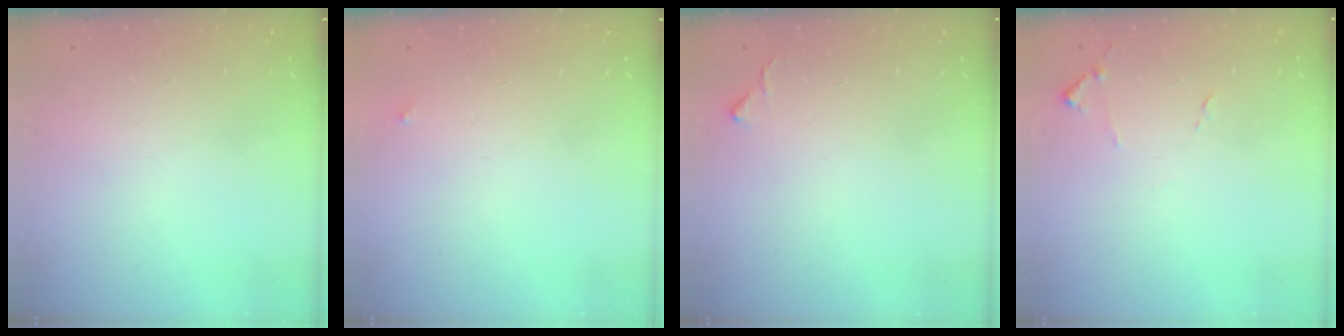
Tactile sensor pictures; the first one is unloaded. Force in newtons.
{"total": 2.5, "press": 2.4, "slide": 0.4}
{"total": 5.1, "press": 5.0, "slide": 0.7}
{"total": 7.9, "press": 7.8, "slide": 0.7}